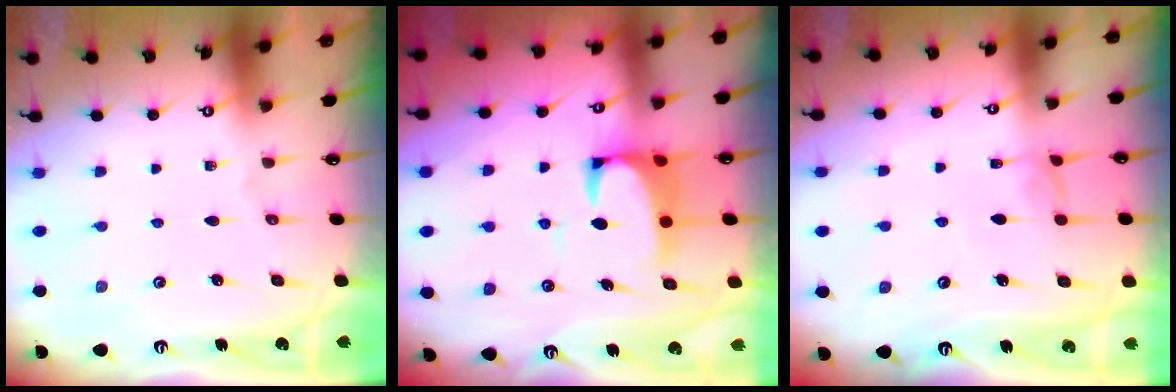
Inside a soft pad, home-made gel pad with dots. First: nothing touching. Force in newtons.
{"total": 4.7, "press": 4.5, "slide": 1.2}
{"total": 1.1, "press": 1.0, "slide": 0.5}